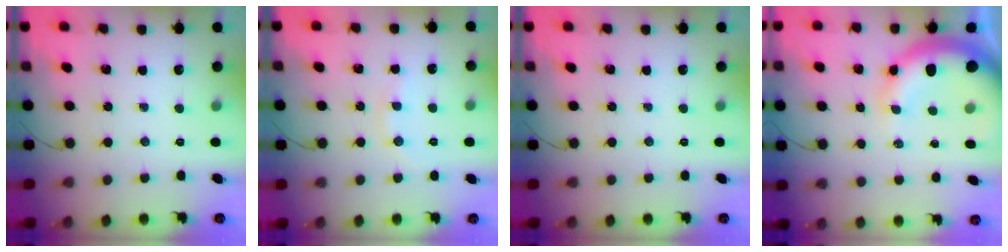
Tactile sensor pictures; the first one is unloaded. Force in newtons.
{"total": 5.2, "press": 5.2, "slide": 0.7}
{"total": 0.0}
{"total": 12.1, "press": 11.9, "slide": 2.2}